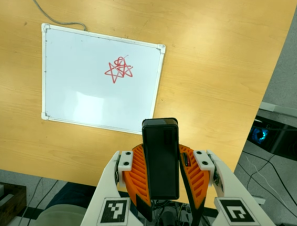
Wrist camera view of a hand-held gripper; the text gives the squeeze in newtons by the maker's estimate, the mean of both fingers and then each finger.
{"total": 9.7, "left": 8.3, "right": 11.2}